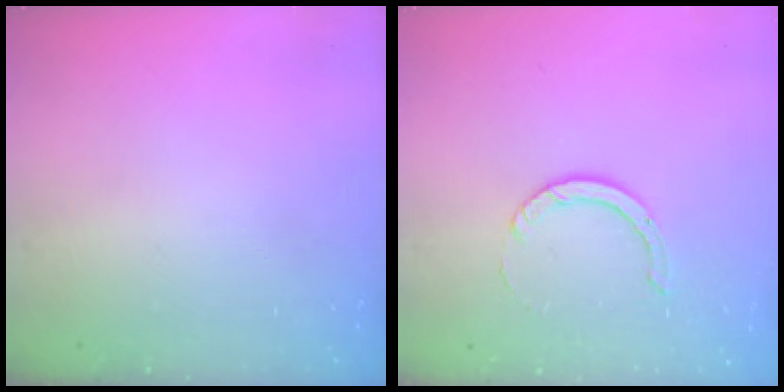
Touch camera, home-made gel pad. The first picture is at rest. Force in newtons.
{"total": 4.6, "press": 4.6, "slide": 0.3}